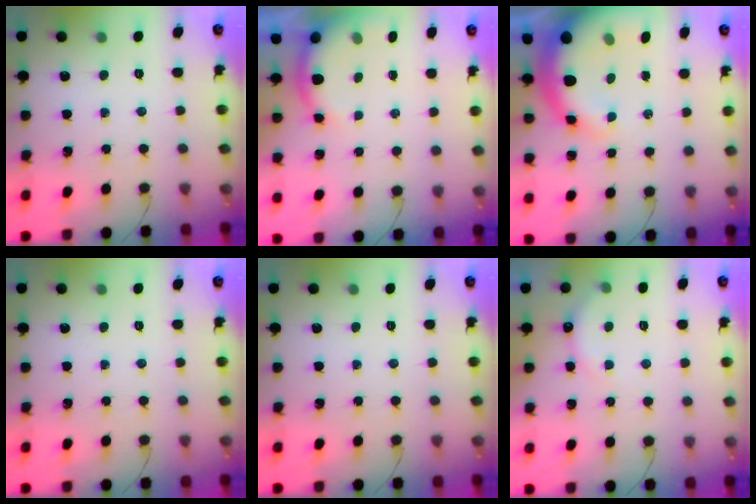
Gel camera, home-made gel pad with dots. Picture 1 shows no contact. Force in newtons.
{"total": 6.6, "press": 6.6, "slide": 0.1}
{"total": 14.0, "press": 13.7, "slide": 2.9}
{"total": 0.0}
{"total": 0.0}
{"total": 6.5, "press": 6.4, "slide": 1.3}